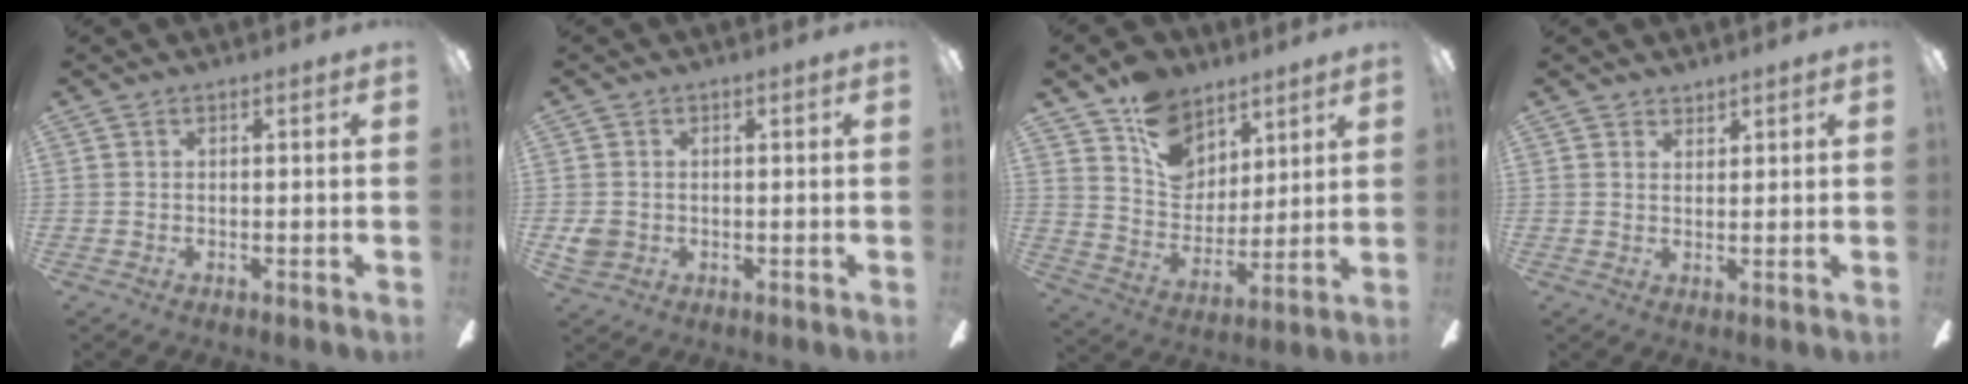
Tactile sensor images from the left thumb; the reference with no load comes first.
{"total": 3.3, "force": [-0.2, 3.1, 0.9], "torque": [-0.002, 0.001, -0.005]}
{"total": 13.9, "force": [9.1, 9.3, 5.0], "torque": [-0.090, -0.053, 0.177]}
{"total": 2.2, "force": [2.0, 0.8, -0.2], "torque": [0.012, -0.009, 0.038]}